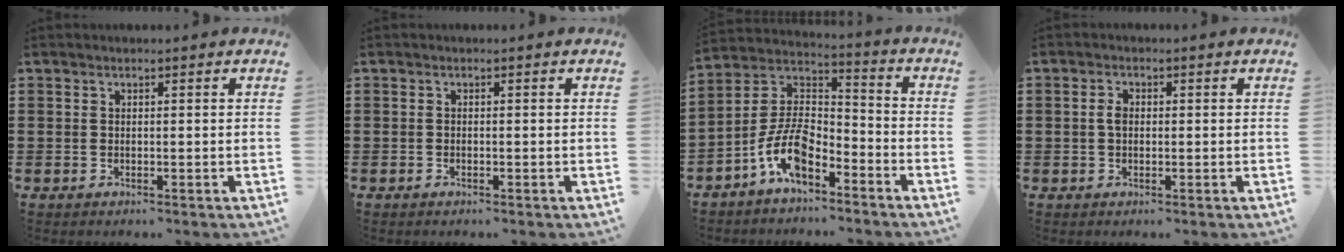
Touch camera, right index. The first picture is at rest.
{"total": 0.0}
{"total": 9.3, "force": [-5.6, 4.1, 6.2], "torque": [-0.147, -0.005, -0.112]}
{"total": 1.9, "force": [0.2, 1.2, 1.5], "torque": [-0.031, 0.007, 0.002]}